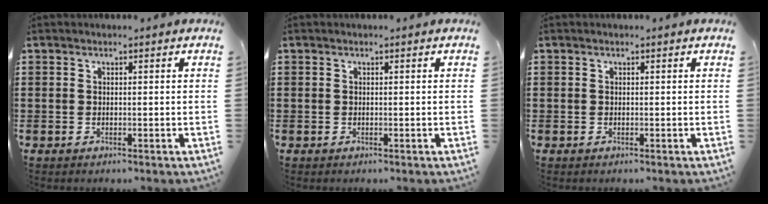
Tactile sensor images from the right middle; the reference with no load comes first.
{"total": 0.0}
{"total": 0.0}